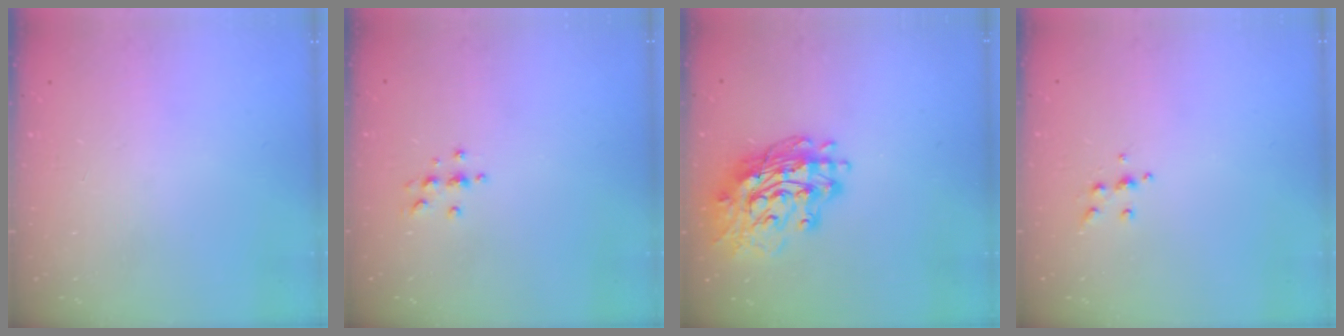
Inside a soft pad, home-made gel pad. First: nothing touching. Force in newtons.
{"total": 3.3, "press": 3.3, "slide": 0.4}
{"total": 18.5, "press": 18.4, "slide": 2.1}
{"total": 5.0, "press": 4.8, "slide": 1.0}